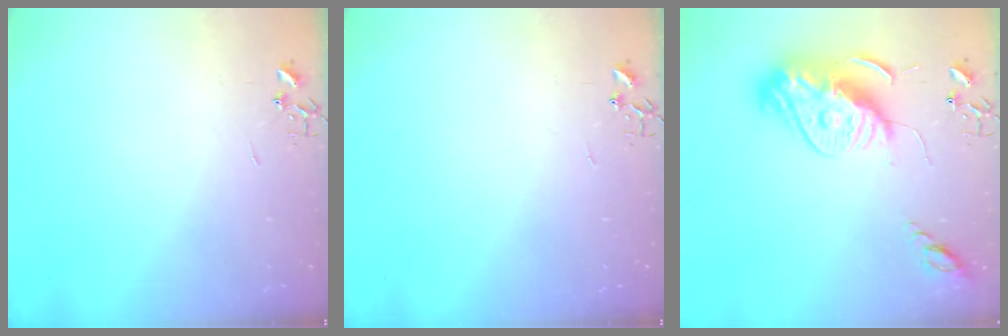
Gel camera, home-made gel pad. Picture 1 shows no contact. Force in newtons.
{"total": 0.0}
{"total": 16.1, "press": 16.0, "slide": 1.6}